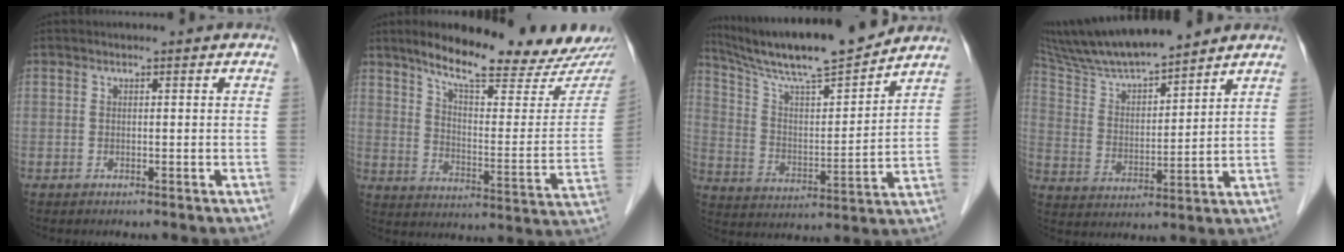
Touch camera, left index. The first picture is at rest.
{"total": 22.0, "force": [18.2, 3.2, 11.8], "torque": [-0.166, -0.028, 0.247]}
{"total": 16.9, "force": [15.1, 0.4, 7.6], "torque": [-0.139, 0.002, 0.257]}
{"total": 13.4, "force": [12.1, 0.9, 5.6], "torque": [-0.109, 0.015, 0.227]}